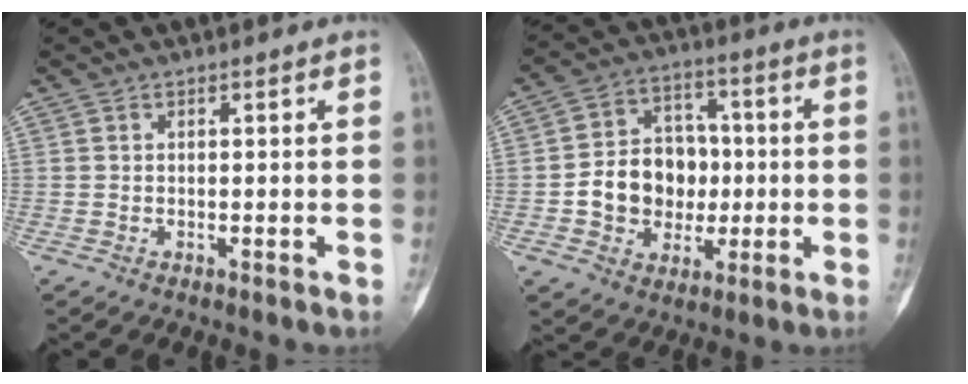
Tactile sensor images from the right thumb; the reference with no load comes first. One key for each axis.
{"total": 12.9, "fx": -1.3, "fy": 10.7, "fz": 7.1, "tx": -0.068, "ty": 0.029, "tz": -0.019}